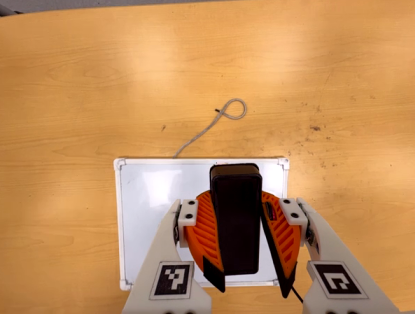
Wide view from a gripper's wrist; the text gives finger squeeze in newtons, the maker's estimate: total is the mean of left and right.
{"total": 10.5, "left": 10.4, "right": 10.7}